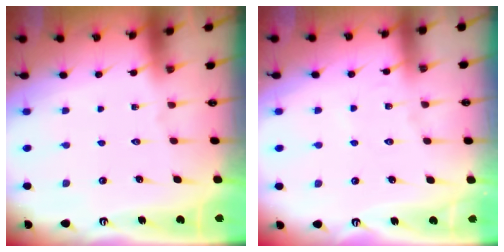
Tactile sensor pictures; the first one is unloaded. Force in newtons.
{"total": 3.4, "press": 3.4, "slide": 0.4}